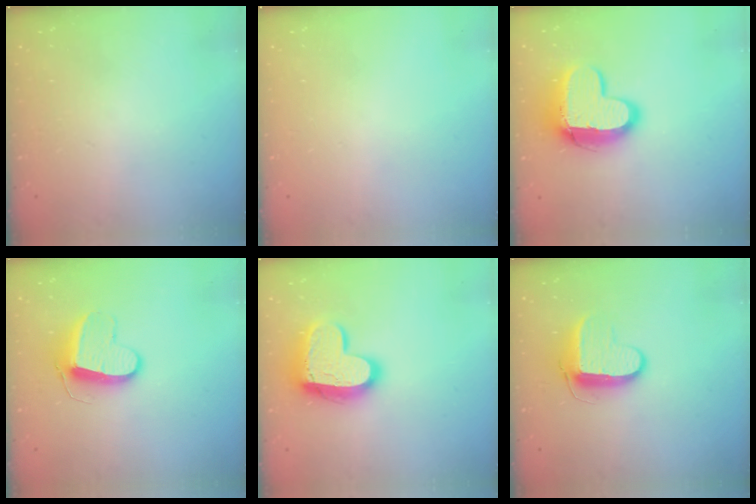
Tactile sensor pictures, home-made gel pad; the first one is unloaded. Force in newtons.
{"total": 0.0}
{"total": 14.2, "press": 14.2, "slide": 1.1}
{"total": 10.6, "press": 10.6, "slide": 0.9}
{"total": 16.2, "press": 16.1, "slide": 1.4}
{"total": 9.9, "press": 9.8, "slide": 0.5}